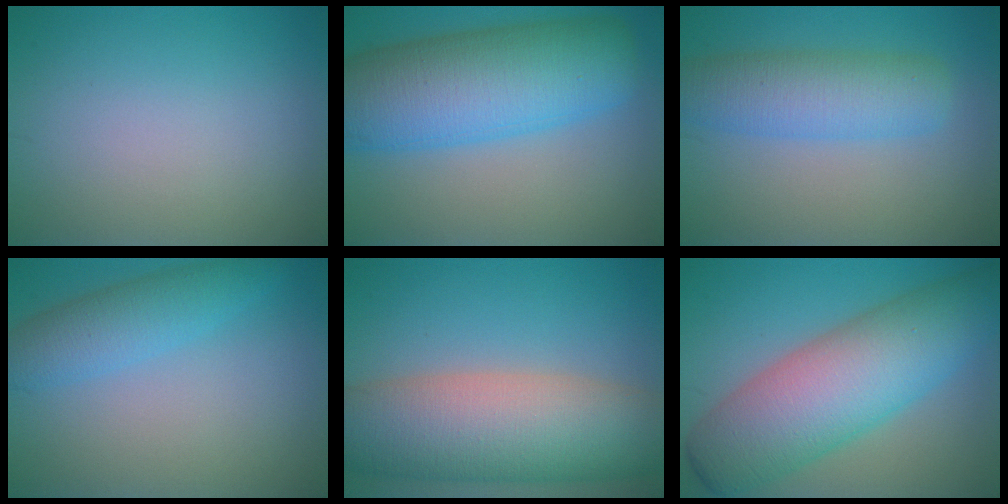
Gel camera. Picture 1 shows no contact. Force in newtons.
{"total": 11.9, "press": 11.8, "slide": 0.4}
{"total": 5.6, "press": 5.6, "slide": 0.1}
{"total": 3.9, "press": 3.9, "slide": 0.1}
{"total": 12.0, "press": 11.9, "slide": 0.9}
{"total": 10.8, "press": 10.8, "slide": 0.2}